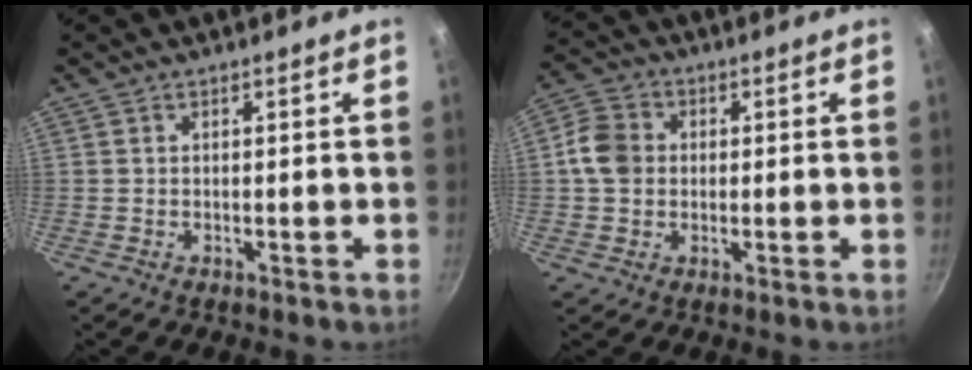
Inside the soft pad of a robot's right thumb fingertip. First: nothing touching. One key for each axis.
{"total": 6.9, "fx": 0.3, "fy": 5.9, "fz": 3.7, "tx": -0.051, "ty": 0.011, "tz": -0.010}